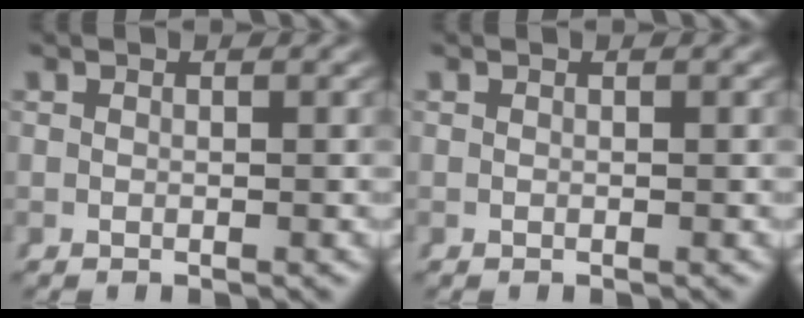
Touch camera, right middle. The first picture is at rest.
{"total": 0.0}